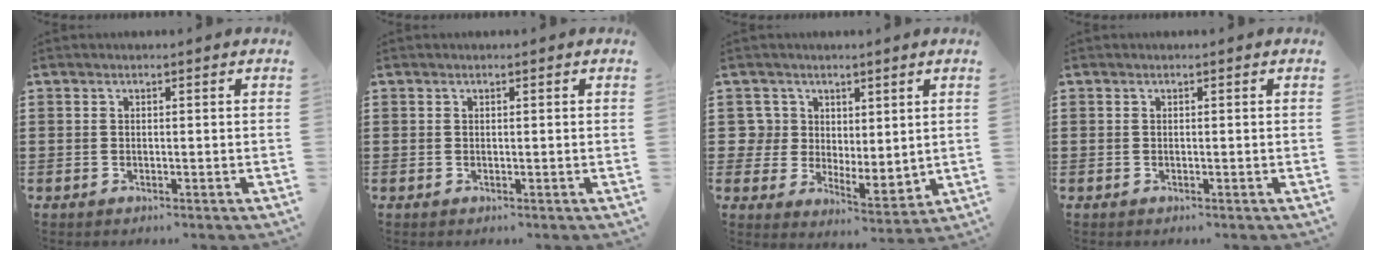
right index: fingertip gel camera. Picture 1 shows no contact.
{"total": 0.0}
{"total": 5.3, "force": [3.1, 4.2, 0.4], "torque": [-0.036, -0.001, 0.062]}
{"total": 0.0}